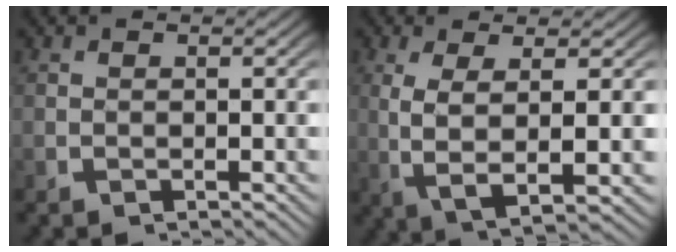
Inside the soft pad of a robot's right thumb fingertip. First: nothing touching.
{"total": 6.7, "force": [0.1, 2.9, 6.1], "torque": [-0.149, -0.028, 0.024]}